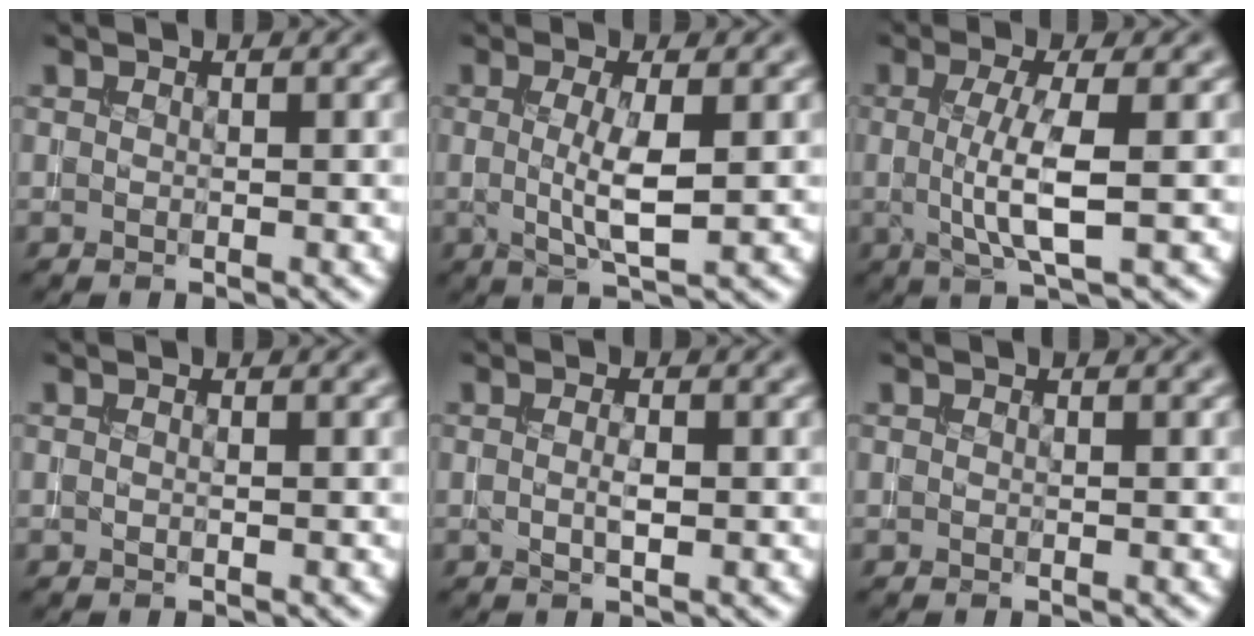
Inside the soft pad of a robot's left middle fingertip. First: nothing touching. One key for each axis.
{"total": 3.6, "fx": 0.0, "fy": 0.7, "fz": 3.5, "tx": -0.068, "ty": -0.004, "tz": 0.003}
{"total": 4.8, "fx": -0.2, "fy": 1.1, "fz": 4.6, "tx": -0.088, "ty": -0.002, "tz": -0.003}
{"total": 0.0}
{"total": 1.2, "fx": -0.1, "fy": 0.3, "fz": 1.1, "tx": -0.022, "ty": 0.003, "tz": -0.002}
{"total": 0.0}